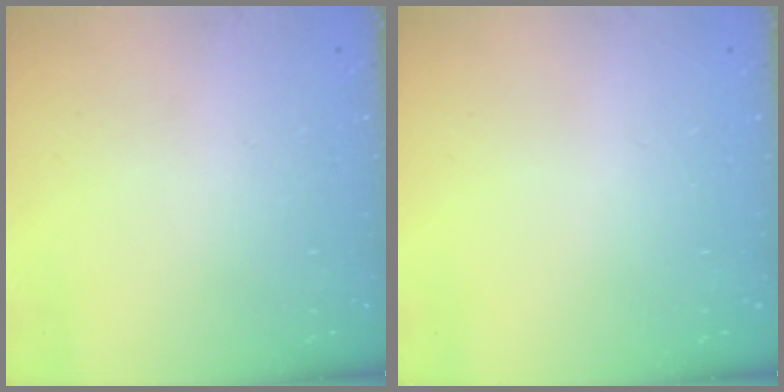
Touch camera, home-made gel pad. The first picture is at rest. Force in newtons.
{"total": 0.0}